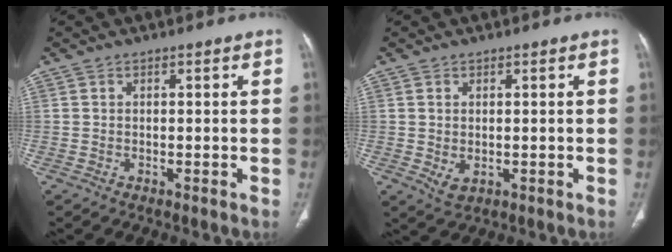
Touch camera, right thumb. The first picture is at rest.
{"total": 2.6, "force": [-0.2, 1.7, 2.0], "torque": [-0.037, -0.006, 0.006]}